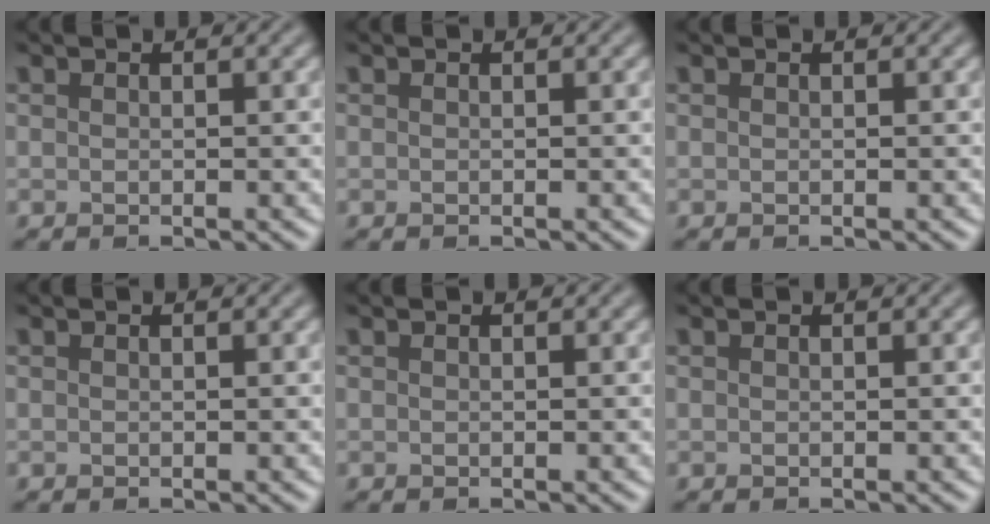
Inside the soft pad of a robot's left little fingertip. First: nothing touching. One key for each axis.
{"total": 0.0}
{"total": 0.0}
{"total": 0.0}
{"total": 0.0}
{"total": 0.0}